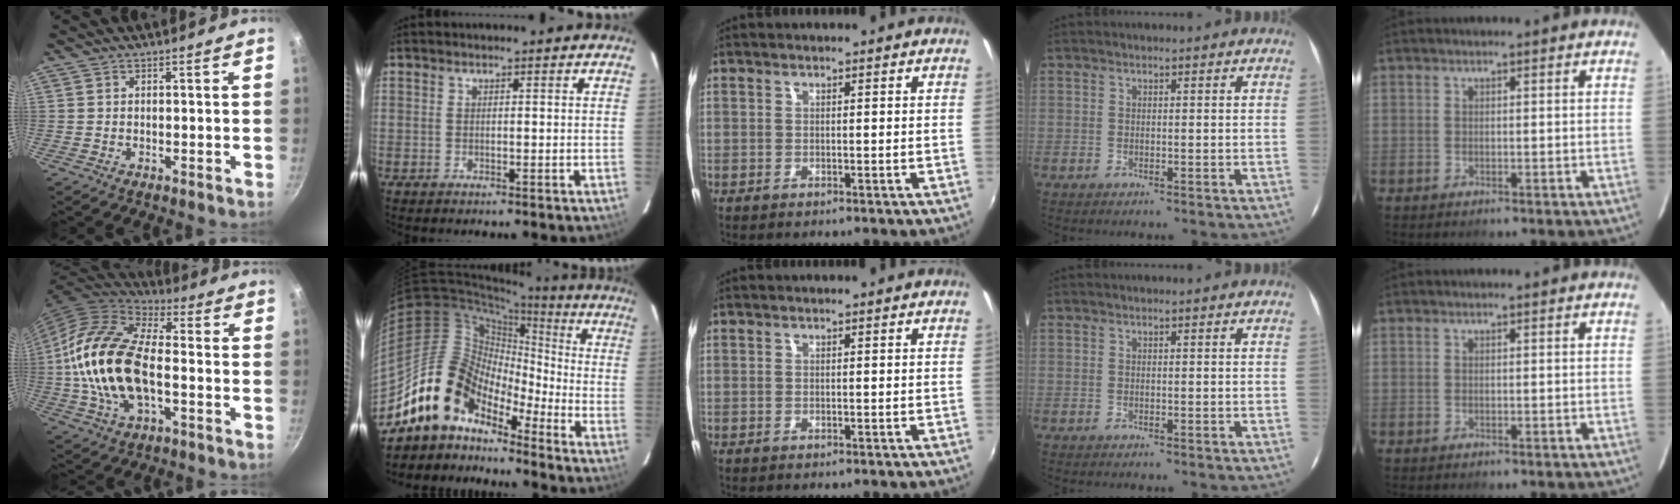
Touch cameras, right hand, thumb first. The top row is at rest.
{"thumb": {"total": 20.7, "force": [-2.5, 11.0, 17.3], "torque": [-0.326, 0.032, -0.057]}, "index": {"total": 13.8, "force": [-11.1, 6.7, 4.6], "torque": [-0.083, 0.030, -0.219]}}